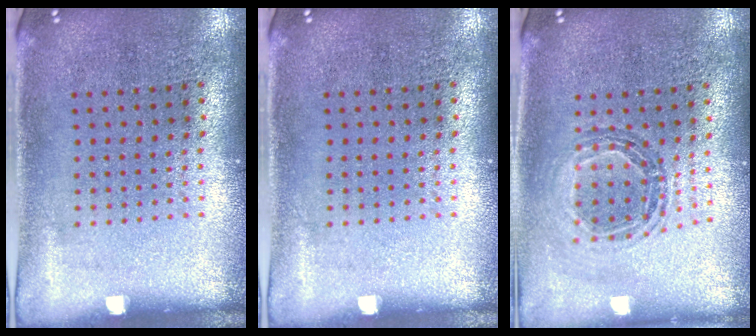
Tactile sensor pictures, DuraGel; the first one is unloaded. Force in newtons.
{"total": 0.0}
{"total": 0.9, "press": 0.9, "slide": 0.1}